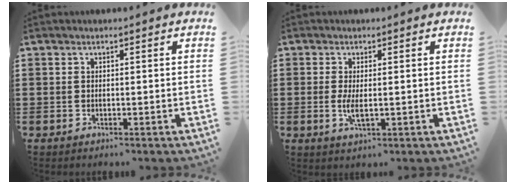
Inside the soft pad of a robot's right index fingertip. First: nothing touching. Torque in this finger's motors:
{"motor_torque": [1.72, 0.41, 0.43, 0.13]}